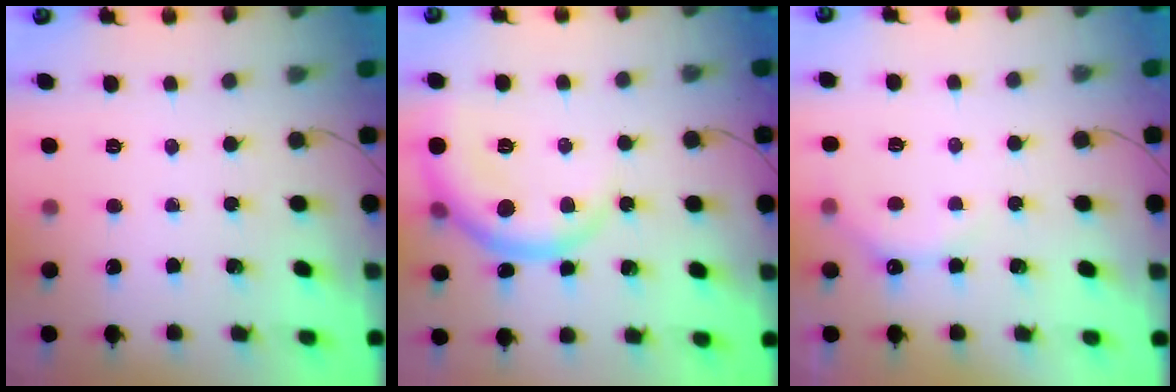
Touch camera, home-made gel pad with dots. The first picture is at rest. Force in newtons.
{"total": 9.9, "press": 9.8, "slide": 1.0}
{"total": 5.8, "press": 5.7, "slide": 1.3}